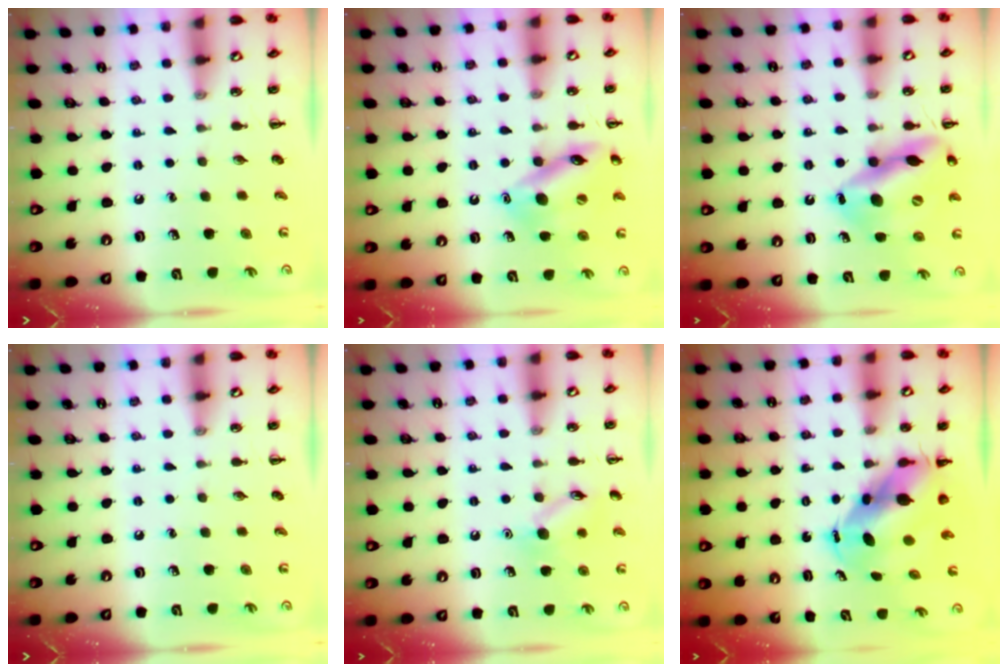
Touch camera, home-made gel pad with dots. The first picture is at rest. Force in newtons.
{"total": 15.0, "press": 14.8, "slide": 2.5}
{"total": 17.5, "press": 17.1, "slide": 4.0}
{"total": 0.0}
{"total": 9.8, "press": 9.8, "slide": 0.6}
{"total": 8.0, "press": 7.7, "slide": 2.1}